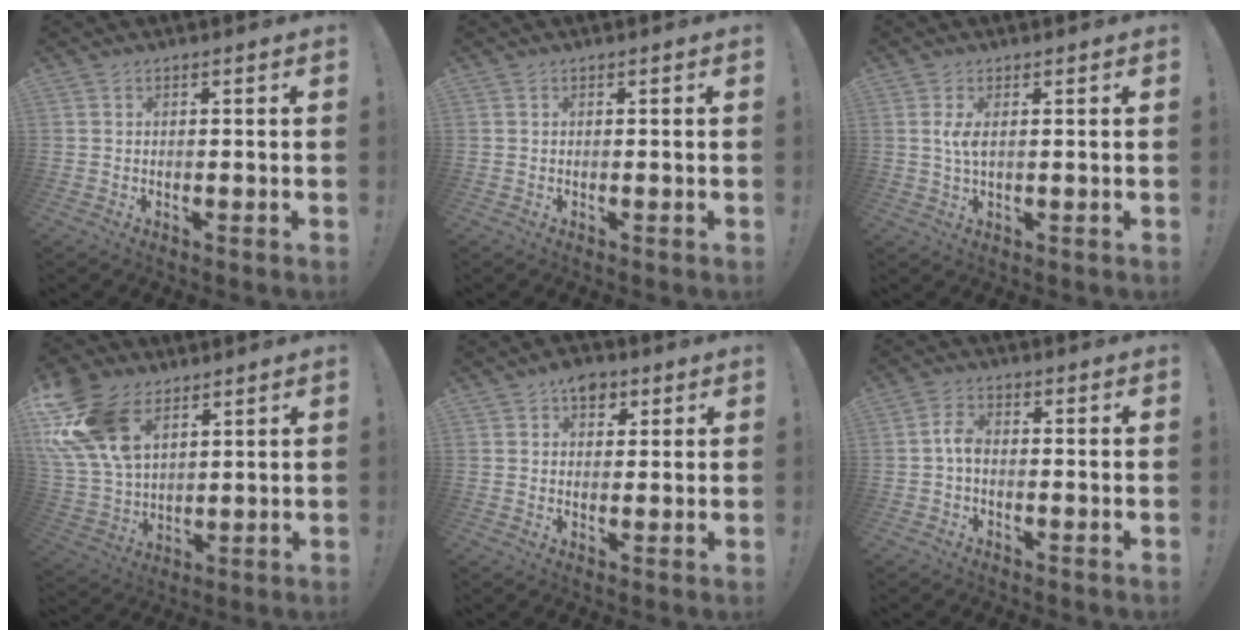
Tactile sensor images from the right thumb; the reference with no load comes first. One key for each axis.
{"total": 0.0}
{"total": 3.7, "fx": 0.8, "fy": 1.2, "fz": 3.4, "tx": -0.063, "ty": 0.001, "tz": 0.013}
{"total": 18.5, "fx": 9.0, "fy": 11.7, "fz": 11.1, "tx": -0.226, "ty": -0.045, "tz": 0.169}
{"total": 6.2, "fx": 3.5, "fy": 4.2, "fz": 3.0, "tx": -0.020, "ty": -0.014, "tz": 0.058}
{"total": 4.3, "fx": -0.6, "fy": 2.4, "fz": 3.5, "tx": -0.072, "ty": 0.009, "tz": -0.012}